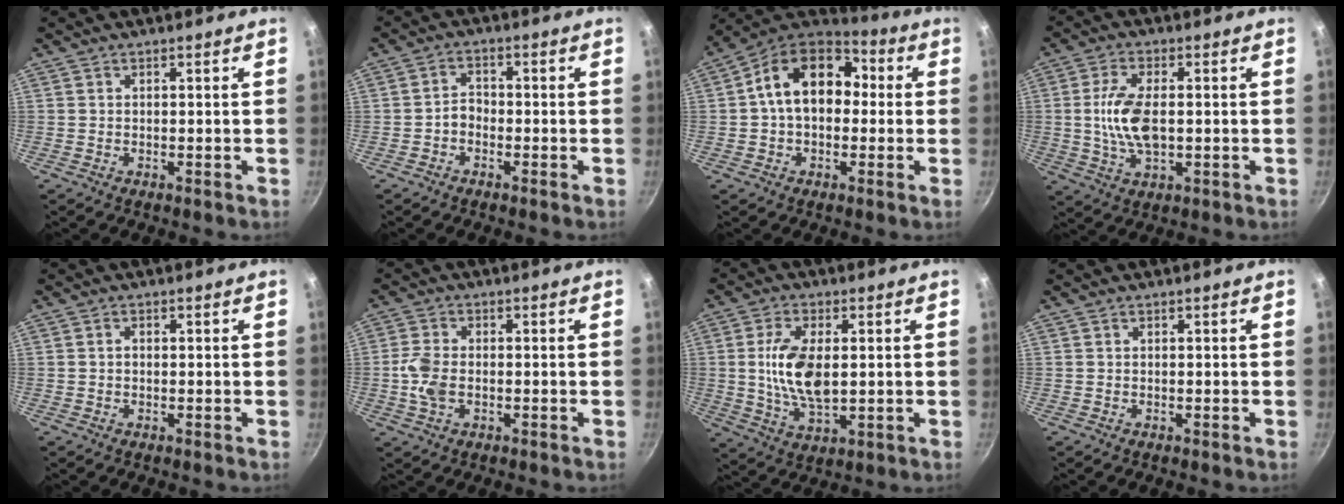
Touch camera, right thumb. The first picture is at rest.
{"total": 2.8, "force": [-1.4, 2.0, 1.5], "torque": [-0.017, 0.022, -0.029]}
{"total": 15.9, "force": [1.5, 11.1, 11.2], "torque": [-0.142, 0.039, 0.002]}
{"total": 9.7, "force": [0.0, 4.9, 8.3], "torque": [-0.160, 0.005, -0.001]}
{"total": 0.9, "force": [-0.1, 0.7, 0.6], "torque": [-0.009, 0.005, -0.001]}
{"total": 5.7, "force": [-1.0, 3.6, 4.3], "torque": [-0.091, 0.010, -0.024]}
{"total": 11.6, "force": [0.9, 6.0, 9.9], "torque": [-0.185, -0.002, 0.021]}
{"total": 0.0}